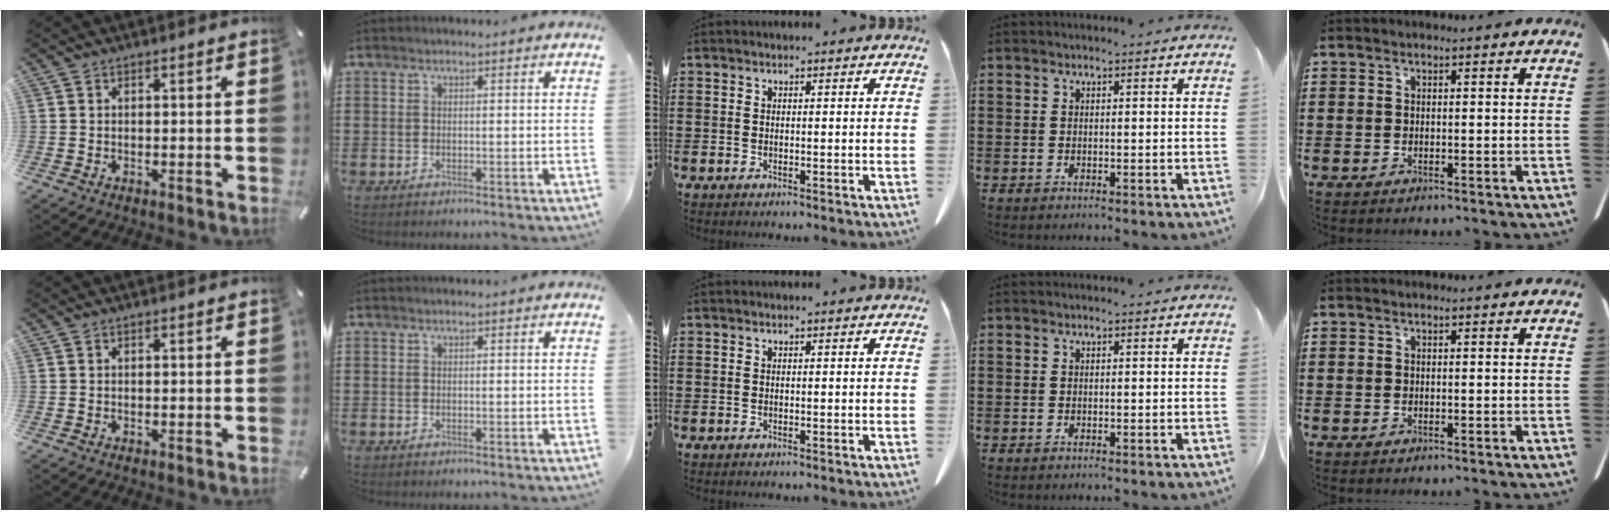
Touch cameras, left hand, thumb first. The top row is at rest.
{}